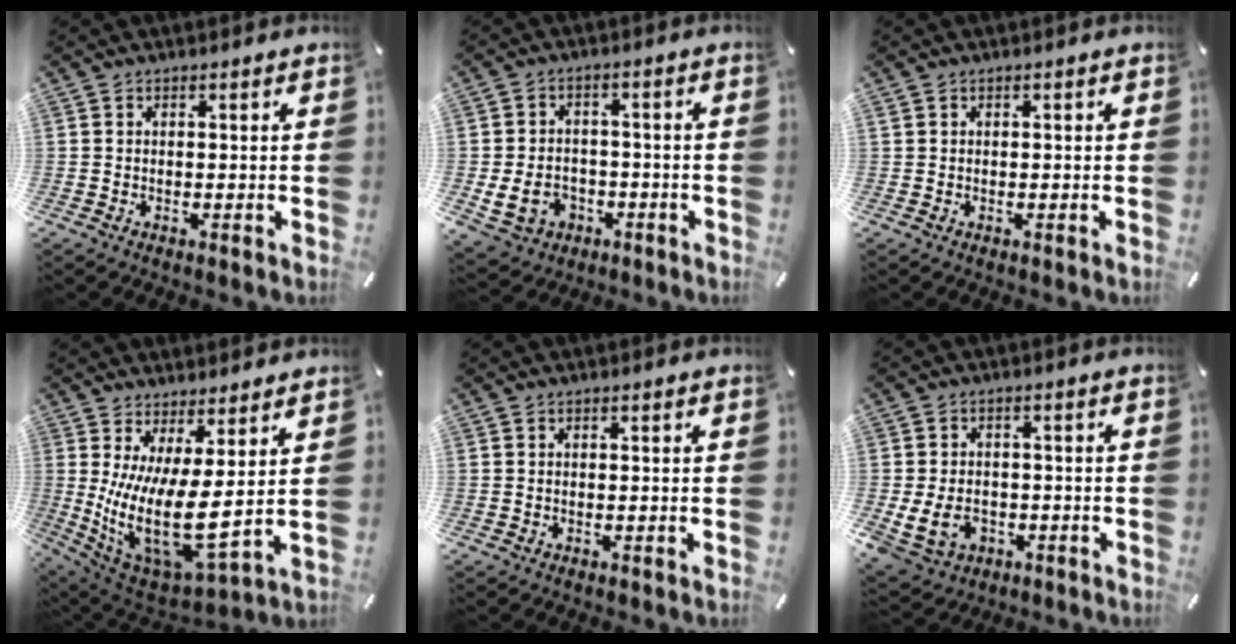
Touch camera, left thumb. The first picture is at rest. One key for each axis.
{"total": 8.3, "fx": -2.3, "fy": 7.0, "fz": 3.7, "tx": -0.085, "ty": 0.013, "tz": -0.040}
{"total": 0.6, "fx": 0.0, "fy": 0.6, "fz": 0.0, "tx": 0.002, "ty": 0.006, "tz": -0.001}
{"total": 15.4, "fx": 0.7, "fy": 5.2, "fz": 14.5, "tx": -0.284, "ty": -0.054, "tz": 0.019}
{"total": 0.0}
{"total": 7.9, "fx": -1.8, "fy": 6.6, "fz": 4.0, "tx": -0.097, "ty": 0.006, "tz": -0.033}